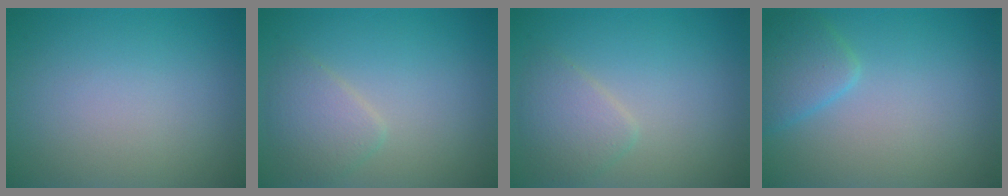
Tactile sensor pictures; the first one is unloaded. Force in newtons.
{"total": 2.4, "press": 2.4, "slide": 0.1}
{"total": 2.4, "press": 2.4, "slide": 0.1}
{"total": 2.6, "press": 2.6, "slide": 0.1}